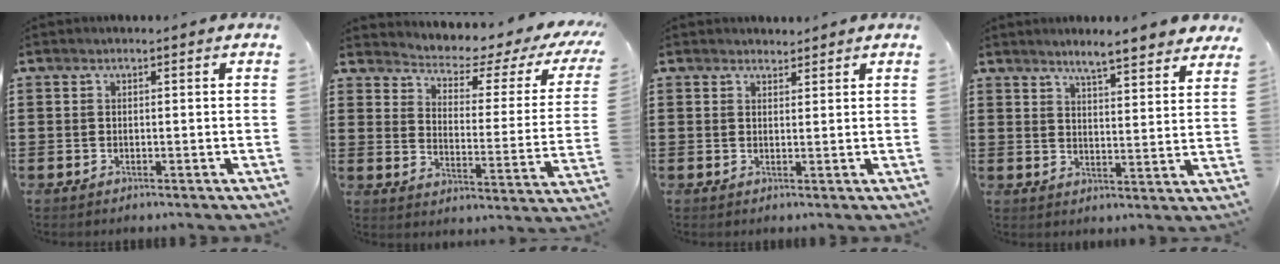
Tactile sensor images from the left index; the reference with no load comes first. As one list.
[{"total": 2.6, "force": [2.1, 0.8, 1.3], "torque": [-0.036, -0.029, 0.022]}, {"total": 1.5, "force": [1.5, 0.4, -0.1], "torque": [-0.003, 0.004, 0.030]}, {"total": 4.7, "force": [4.5, -0.2, 1.4], "torque": [-0.038, -0.024, 0.075]}]